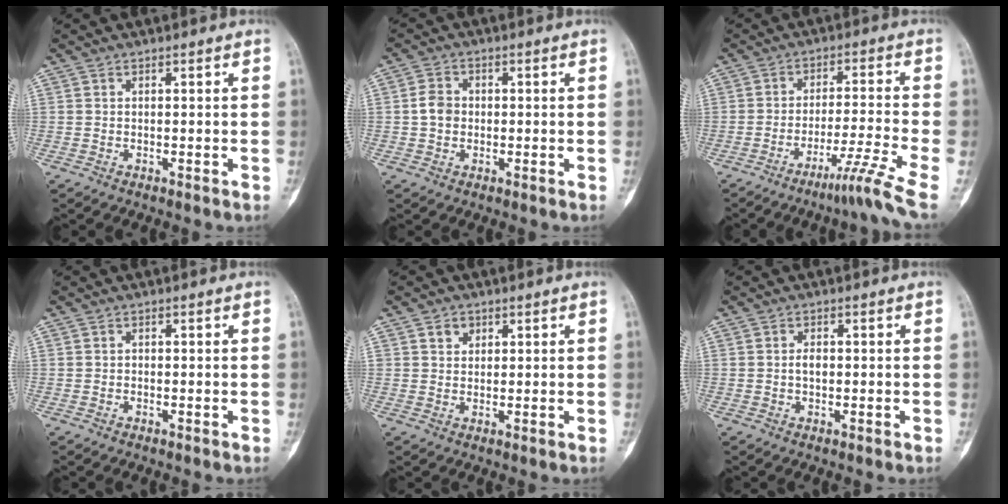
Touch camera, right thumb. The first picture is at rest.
{"total": 3.8, "force": [-0.2, 3.2, 2.1], "torque": [-0.030, 0.008, -0.008]}
{"total": 9.2, "force": [-5.5, -1.5, 7.2], "torque": [-0.129, 0.031, -0.092]}
{"total": 0.0}
{"total": 2.3, "force": [1.1, 1.9, 0.7], "torque": [0.002, -0.005, 0.015]}
{"total": 1.8, "force": [-0.1, 1.1, 1.4], "torque": [-0.023, 0.003, -0.003]}